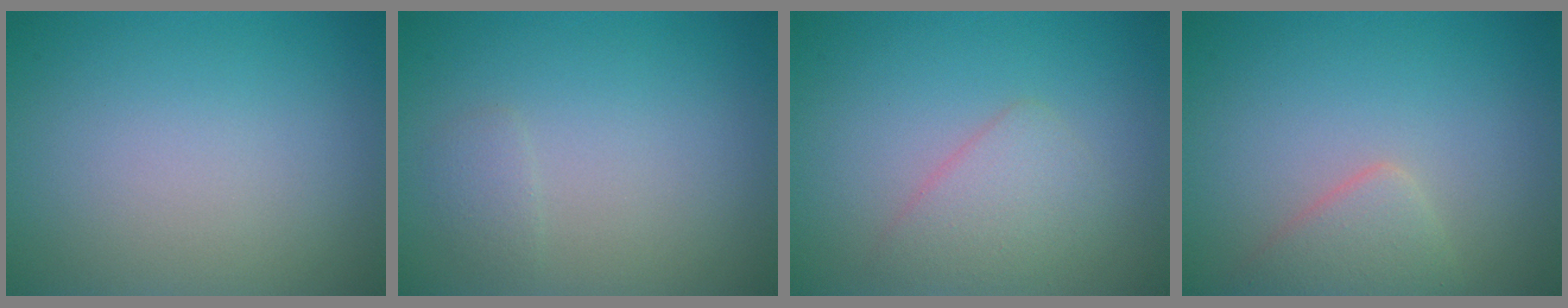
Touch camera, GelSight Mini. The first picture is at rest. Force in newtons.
{"total": 0.9, "press": 0.9, "slide": 0.0}
{"total": 2.4, "press": 2.4, "slide": 0.2}
{"total": 2.4, "press": 2.3, "slide": 0.2}